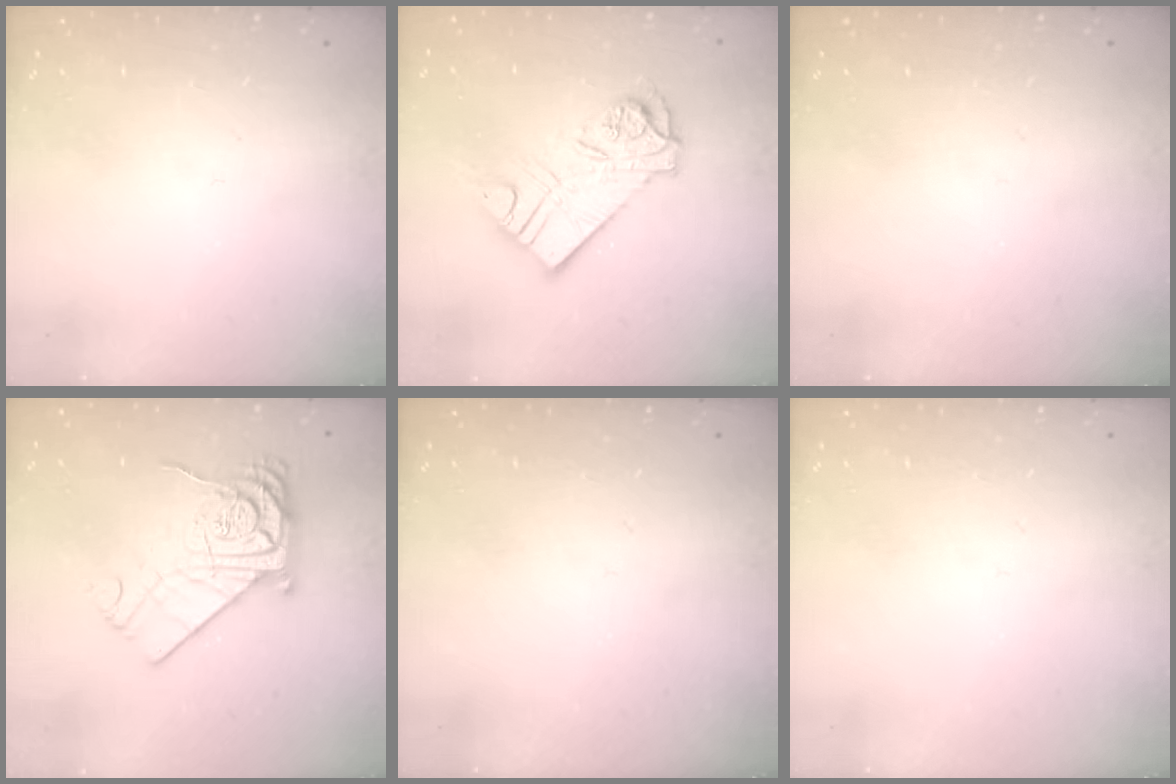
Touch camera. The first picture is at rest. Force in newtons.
{"total": 13.1, "press": 13.0, "slide": 1.3}
{"total": 0.0}
{"total": 18.7, "press": 18.7, "slide": 1.0}
{"total": 0.0}
{"total": 0.0}